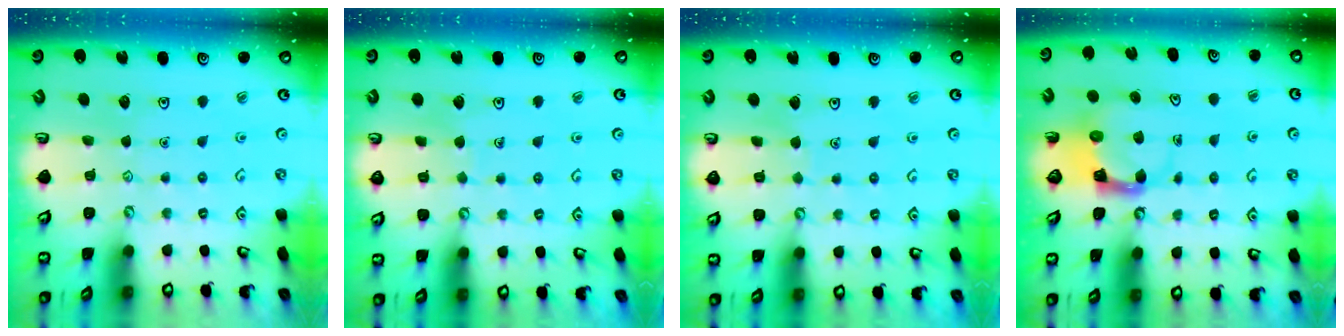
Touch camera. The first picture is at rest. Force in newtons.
{"total": 2.7, "press": 2.7, "slide": 0.1}
{"total": 3.2, "press": 3.2, "slide": 0.4}
{"total": 4.0, "press": 3.9, "slide": 0.6}